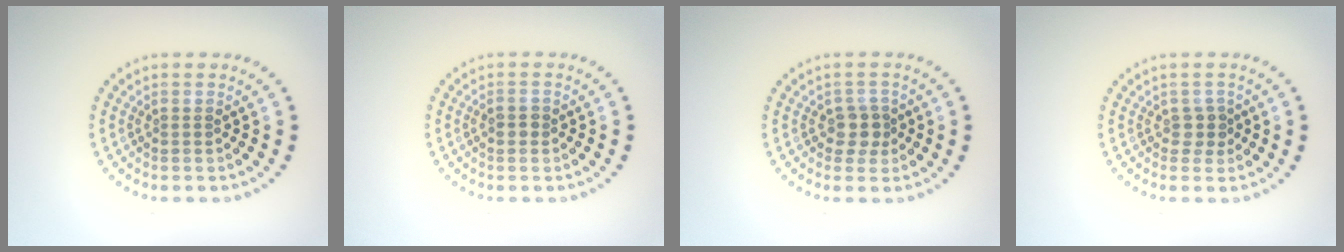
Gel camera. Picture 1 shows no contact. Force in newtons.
{"total": 1.2, "press": 1.2, "slide": 0.1}
{"total": 2.0, "press": 1.8, "slide": 1.0}
{"total": 1.6, "press": 1.2, "slide": 1.0}